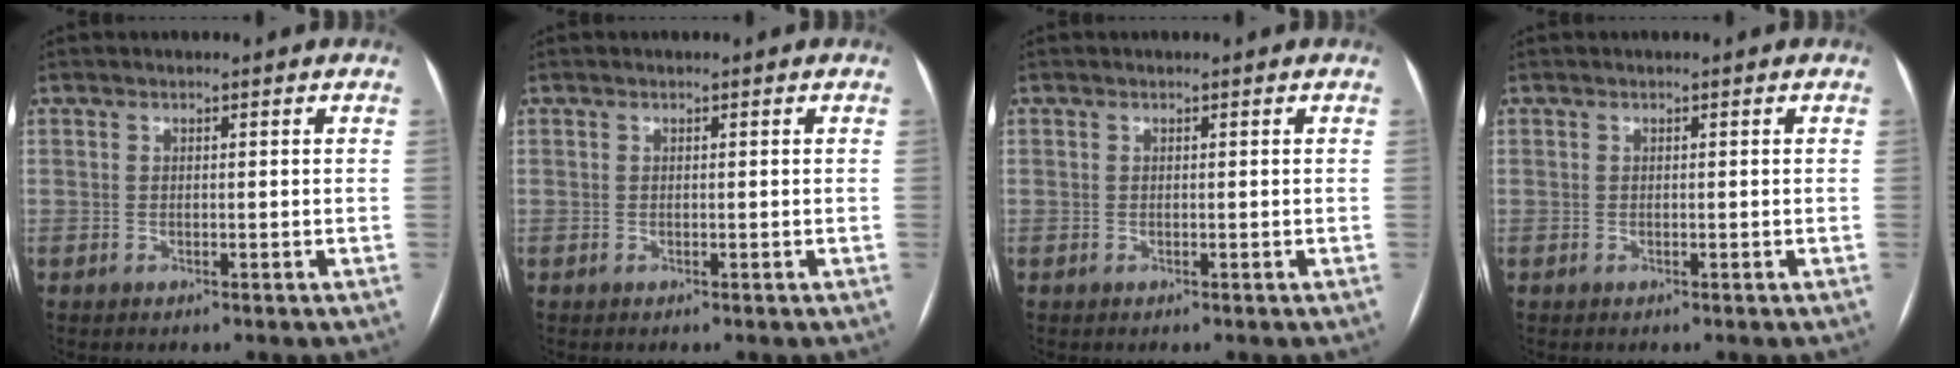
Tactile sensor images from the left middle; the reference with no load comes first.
{"total": 0.0}
{"total": 0.0}
{"total": 0.0}